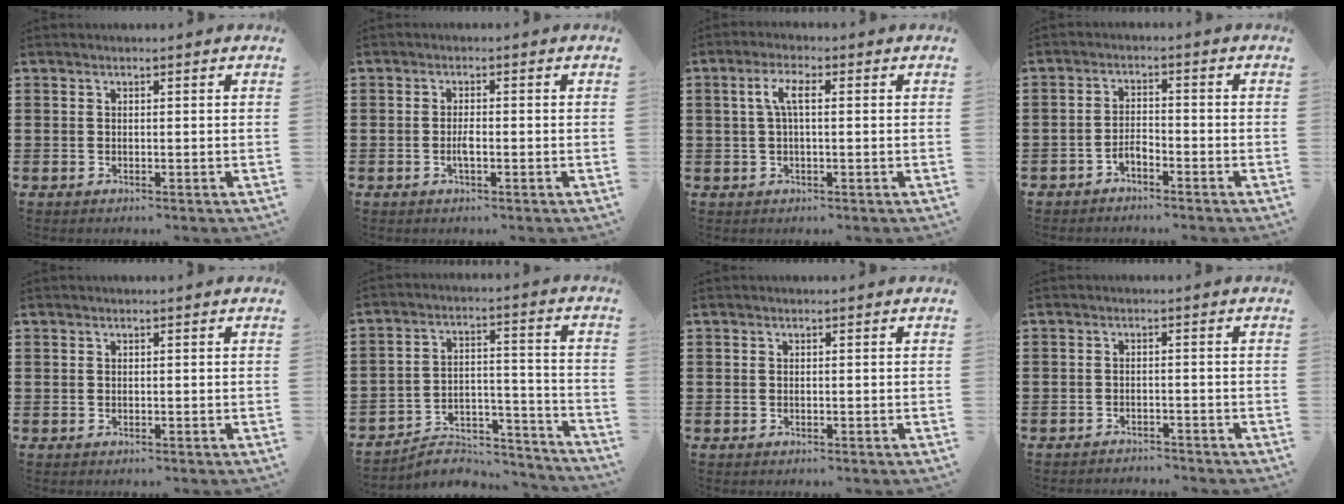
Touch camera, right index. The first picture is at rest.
{"total": 1.8, "force": [-0.6, 0.4, 1.6], "torque": [-0.031, 0.001, -0.010]}
{"total": 4.0, "force": [0.4, 1.2, 3.8], "torque": [-0.087, 0.003, -0.001]}
{"total": 2.6, "force": [-2.2, 0.6, 1.3], "torque": [-0.026, 0.009, -0.044]}
{"total": 0.0}
{"total": 6.0, "force": [-5.5, 1.9, 1.4], "torque": [-0.020, 0.015, -0.104]}
{"total": 0.0}
{"total": 1.8, "force": [-1.7, 0.1, -0.1], "torque": [-0.005, 0.000, -0.038]}